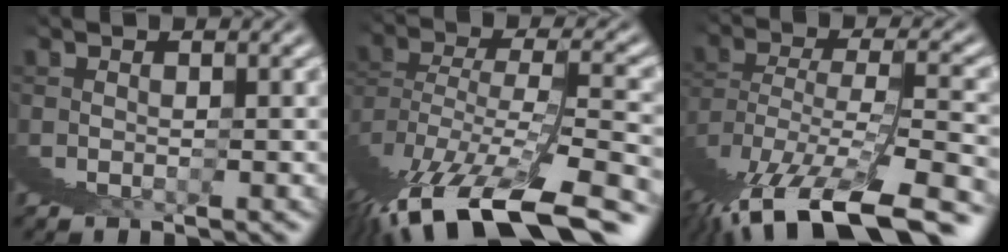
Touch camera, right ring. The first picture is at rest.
{"total": 6.0, "force": [-2.1, 2.3, 5.1], "torque": [-0.113, 0.001, -0.031]}
{"total": 6.1, "force": [-2.7, 2.6, 4.8], "torque": [-0.101, -0.003, -0.040]}